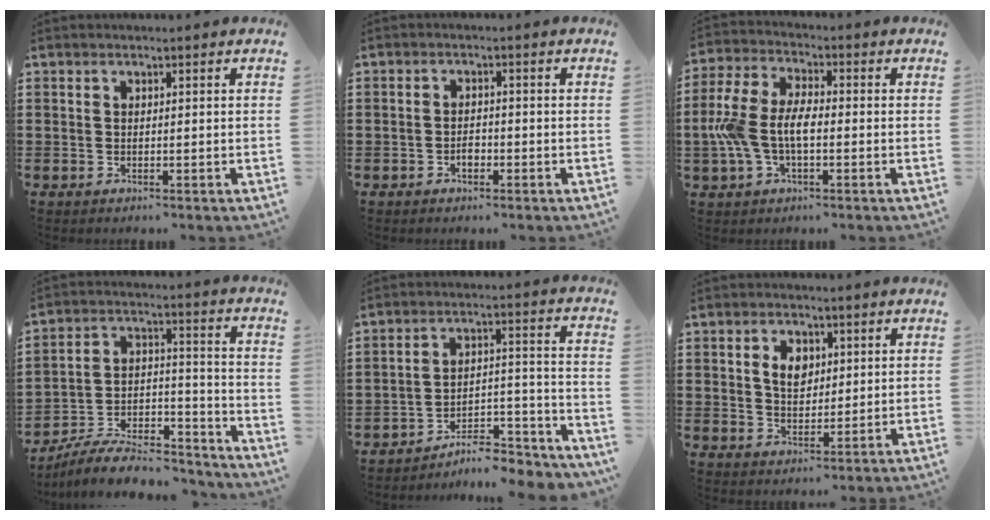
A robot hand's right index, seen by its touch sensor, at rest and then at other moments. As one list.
[{"total": 1.9, "force": [-0.9, 1.0, 1.3], "torque": [-0.027, 0.001, -0.017]}, {"total": 8.6, "force": [-1.3, 4.8, 7.1], "torque": [-0.180, -0.004, -0.034]}, {"total": 8.8, "force": [-8.0, 2.0, 3.2], "torque": [-0.046, 0.020, -0.152]}, {"total": 7.9, "force": [-7.4, 1.1, 2.6], "torque": [-0.031, 0.016, -0.141]}, {"total": 4.5, "force": [1.2, 3.1, 3.0], "torque": [-0.062, 0.010, 0.018]}]